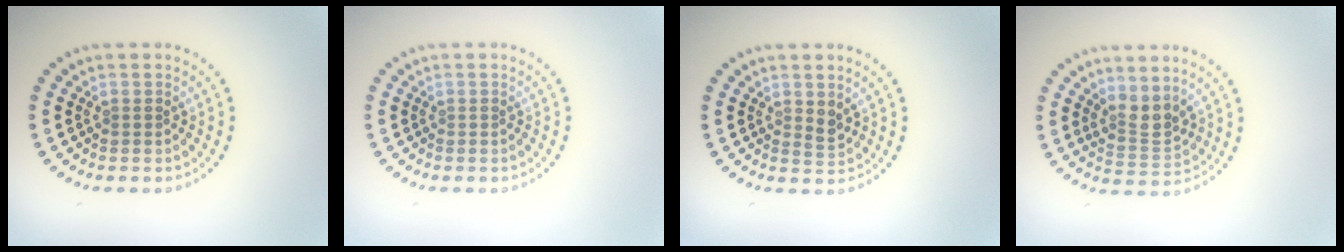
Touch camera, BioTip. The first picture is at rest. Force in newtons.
{"total": 0.0}
{"total": 1.1, "press": 1.0, "slide": 0.6}
{"total": 2.5, "press": 2.0, "slide": 1.5}